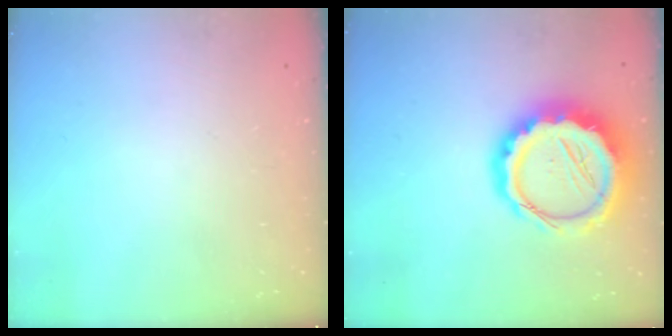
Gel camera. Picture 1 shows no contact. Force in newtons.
{"total": 16.2, "press": 15.8, "slide": 3.7}